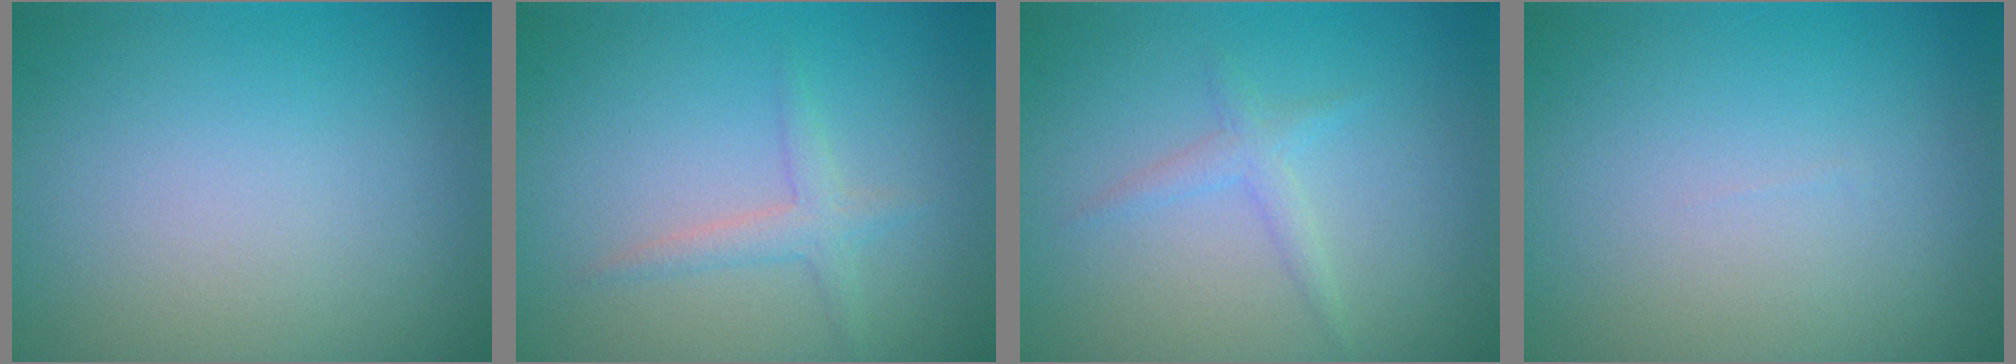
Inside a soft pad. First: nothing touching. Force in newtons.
{"total": 1.7, "press": 1.7, "slide": 0.1}
{"total": 1.4, "press": 1.4, "slide": 0.0}
{"total": 0.0}